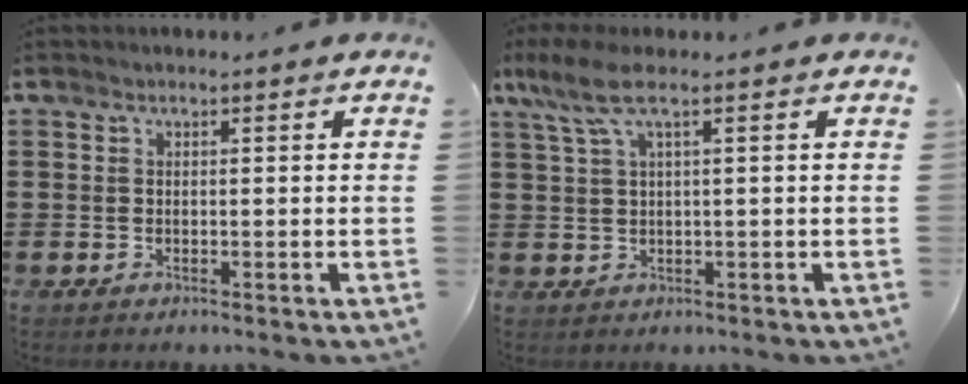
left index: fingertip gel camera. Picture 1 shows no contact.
{"total": 5.0, "force": [1.6, 0.9, 4.7], "torque": [-0.107, -0.001, 0.024]}